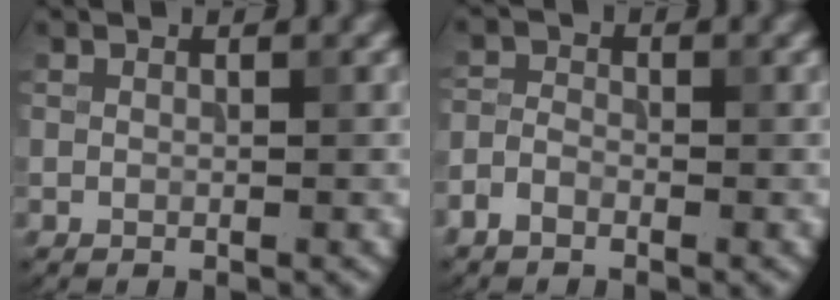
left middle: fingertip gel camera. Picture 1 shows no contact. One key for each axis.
{"total": 1.7, "fx": -1.3, "fy": 0.9, "fz": 0.8, "tx": -0.016, "ty": 0.002, "tz": -0.034}